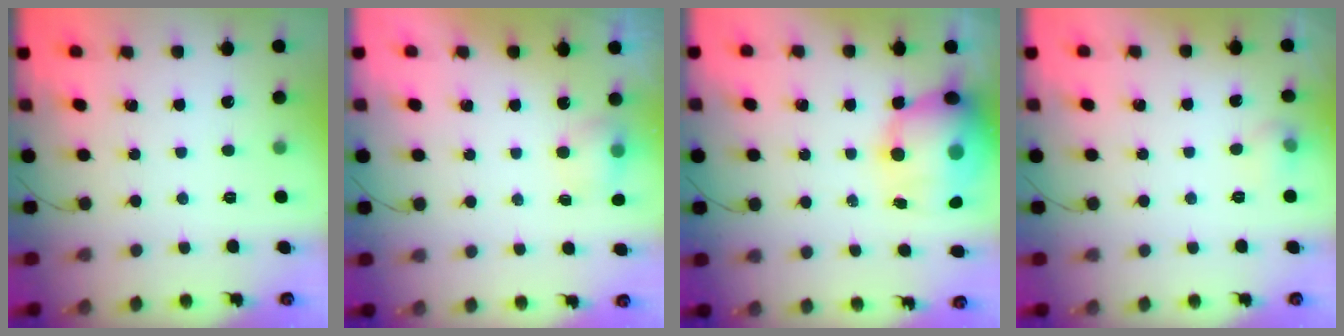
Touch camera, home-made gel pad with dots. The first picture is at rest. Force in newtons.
{"total": 6.5, "press": 4.5, "slide": 4.7}
{"total": 14.7, "press": 14.3, "slide": 3.4}
{"total": 5.3, "press": 5.0, "slide": 1.8}